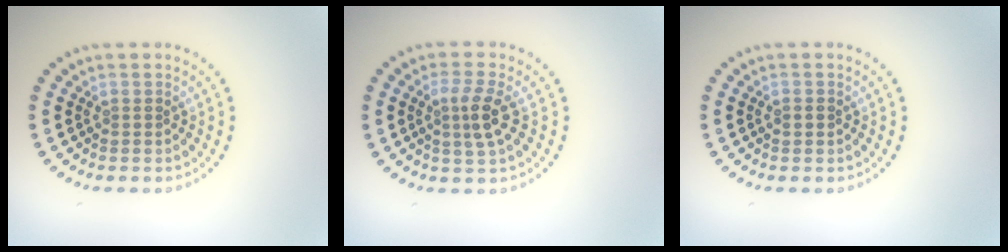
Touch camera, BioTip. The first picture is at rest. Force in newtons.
{"total": 2.7, "press": 2.5, "slide": 1.1}
{"total": 1.0, "press": 1.0, "slide": 0.1}